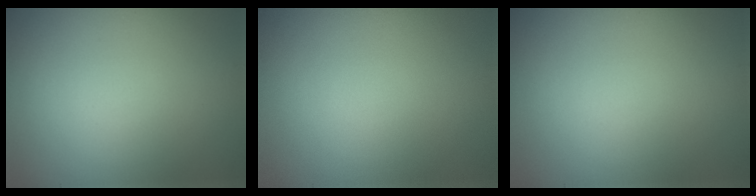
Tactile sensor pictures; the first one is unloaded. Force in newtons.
{"total": 0.0}
{"total": 0.0}